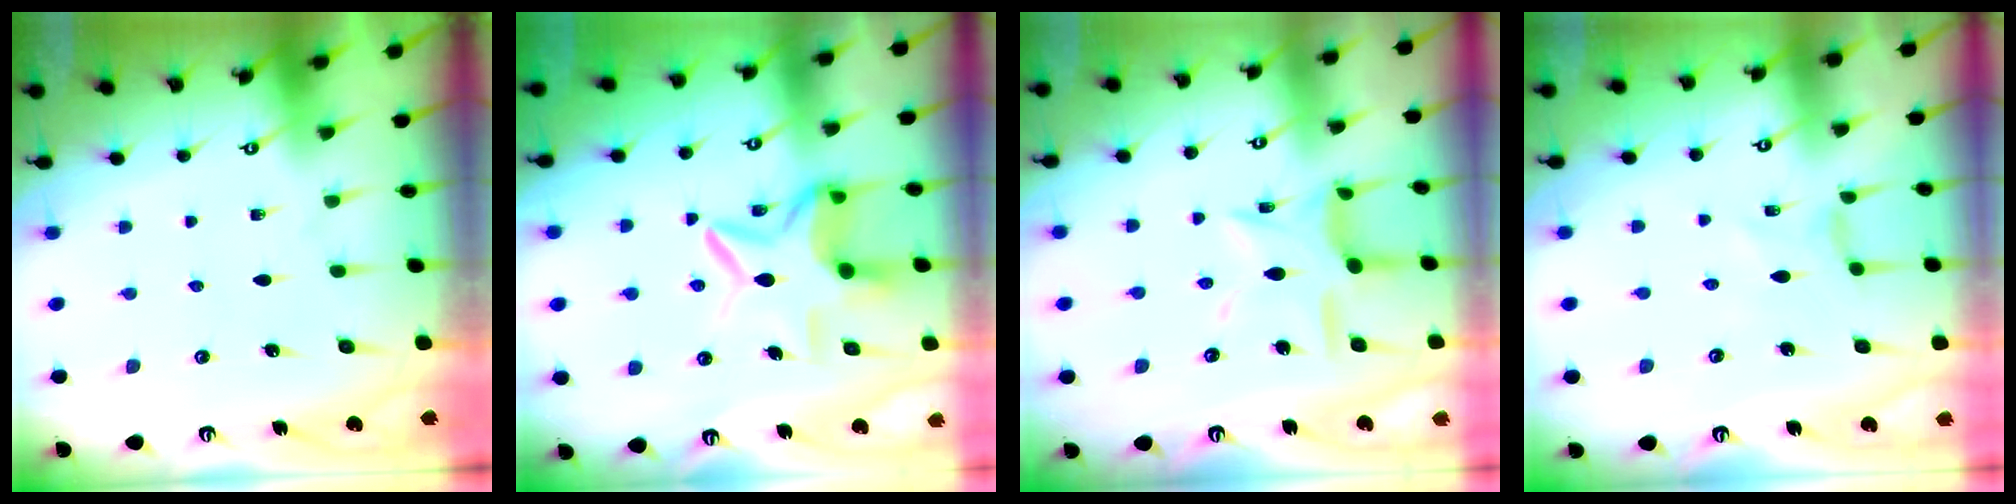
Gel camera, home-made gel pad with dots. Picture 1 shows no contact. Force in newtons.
{"total": 11.0, "press": 11.0, "slide": 0.9}
{"total": 11.7, "press": 11.7, "slide": 0.9}
{"total": 0.0}